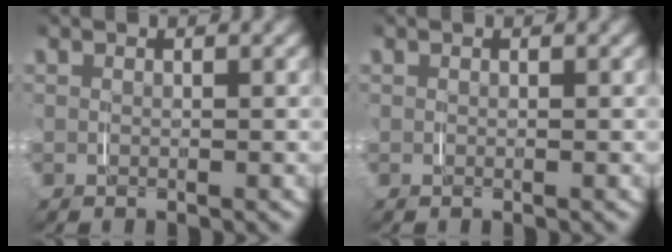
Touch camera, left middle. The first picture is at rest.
{"total": 0.0}